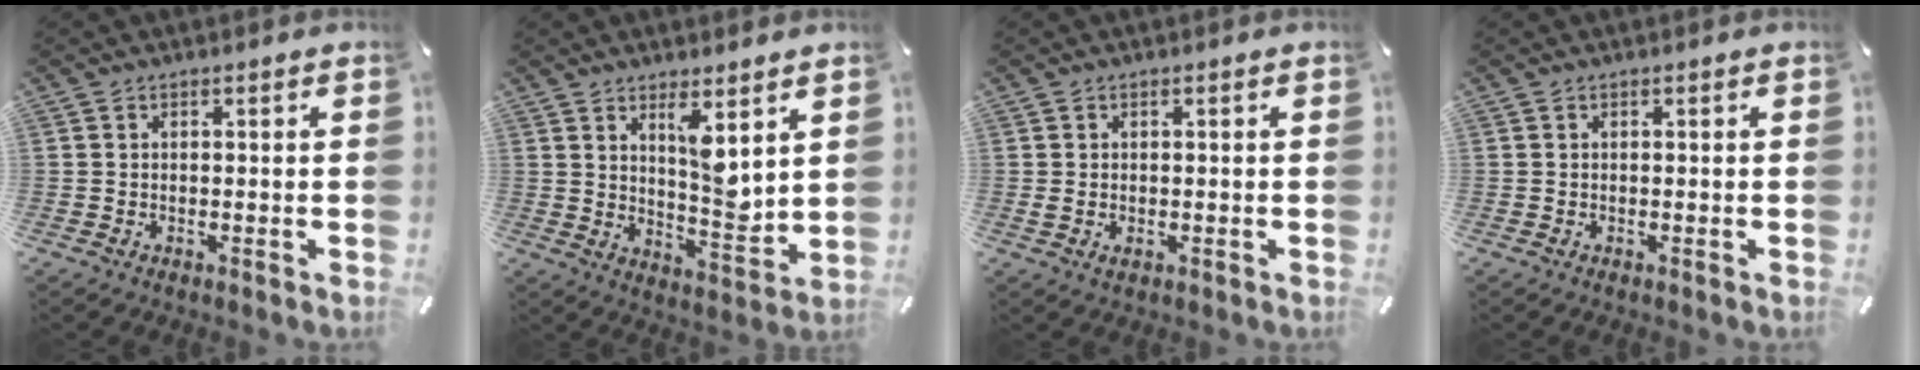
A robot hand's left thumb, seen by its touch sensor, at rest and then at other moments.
{"total": 8.9, "force": [5.2, 3.4, 6.5], "torque": [-0.098, -0.044, 0.084]}
{"total": 1.6, "force": [-0.1, 0.9, 1.3], "torque": [-0.025, 0.002, -0.001]}
{"total": 0.0}